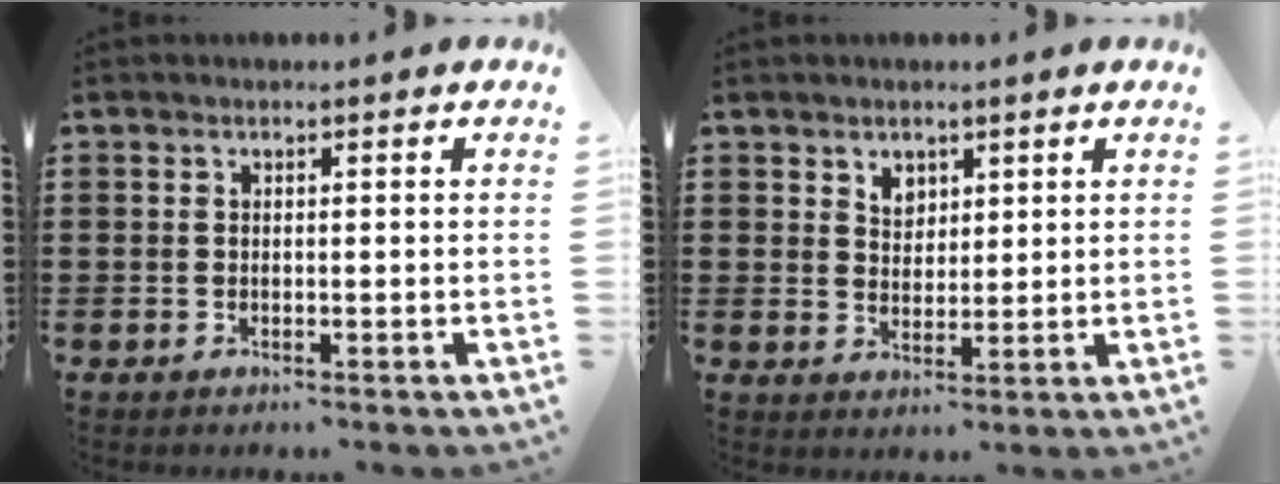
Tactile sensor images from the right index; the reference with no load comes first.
{"total": 2.8, "force": [2.0, 1.9, 0.4], "torque": [-0.015, 0.008, 0.038]}